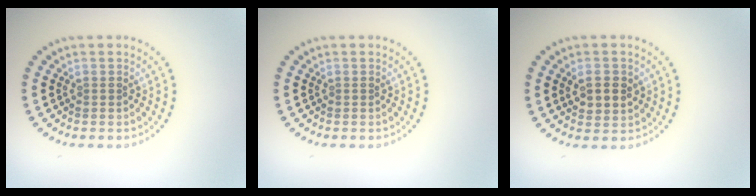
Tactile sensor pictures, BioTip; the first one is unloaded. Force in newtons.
{"total": 0.0}
{"total": 2.7, "press": 2.6, "slide": 0.6}